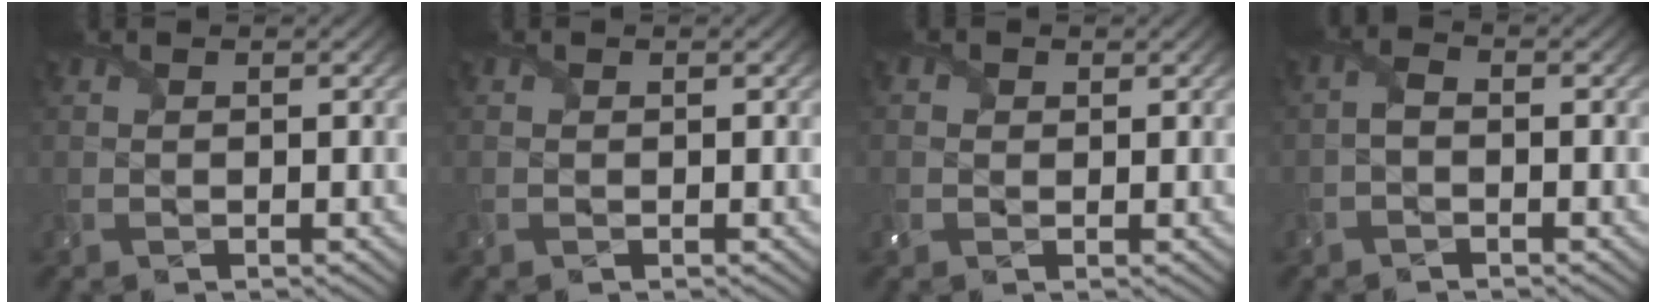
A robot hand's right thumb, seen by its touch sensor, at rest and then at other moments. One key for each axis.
{"total": 0.0}
{"total": 1.3, "fx": 0.2, "fy": 1.2, "fz": 0.3, "tx": -0.008, "ty": -0.001, "tz": 0.001}
{"total": 1.6, "fx": -0.7, "fy": 0.8, "fz": 1.2, "tx": -0.030, "ty": 0.006, "tz": -0.020}